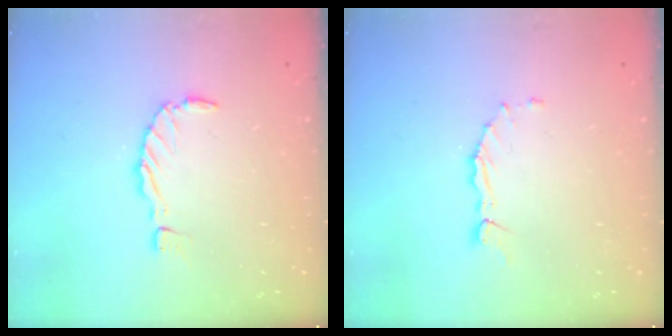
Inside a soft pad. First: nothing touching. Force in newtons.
{"total": 2.1, "press": 2.0, "slide": 0.3}